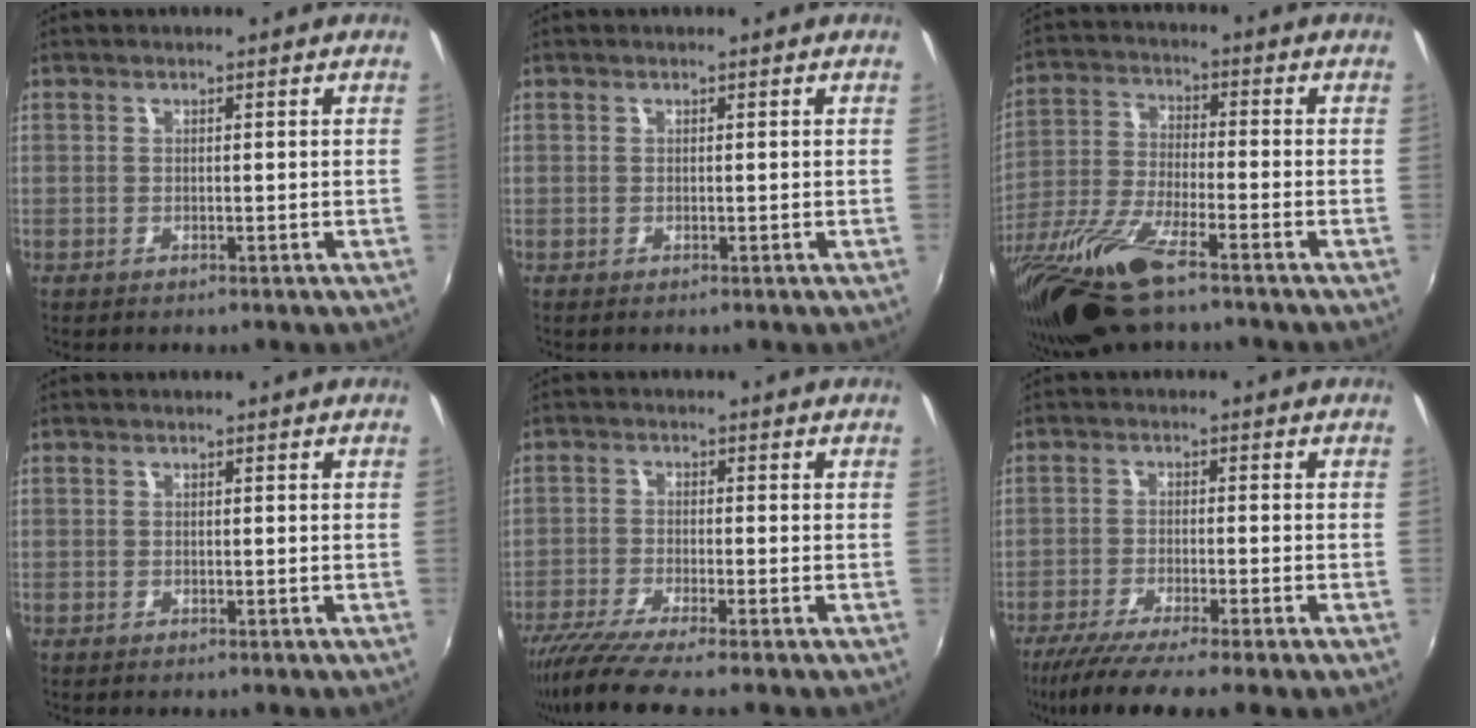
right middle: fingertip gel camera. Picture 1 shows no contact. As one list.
[{"total": 0.0}, {"total": 17.0, "force": [-11.6, 3.6, 11.9], "torque": [-0.253, -0.048, -0.223]}, {"total": 0.0}, {"total": 7.8, "force": [-6.4, -0.5, 4.3], "torque": [-0.099, -0.030, -0.115]}, {"total": 8.5, "force": [-6.8, -0.5, 5.1], "torque": [-0.112, -0.031, -0.116]}]